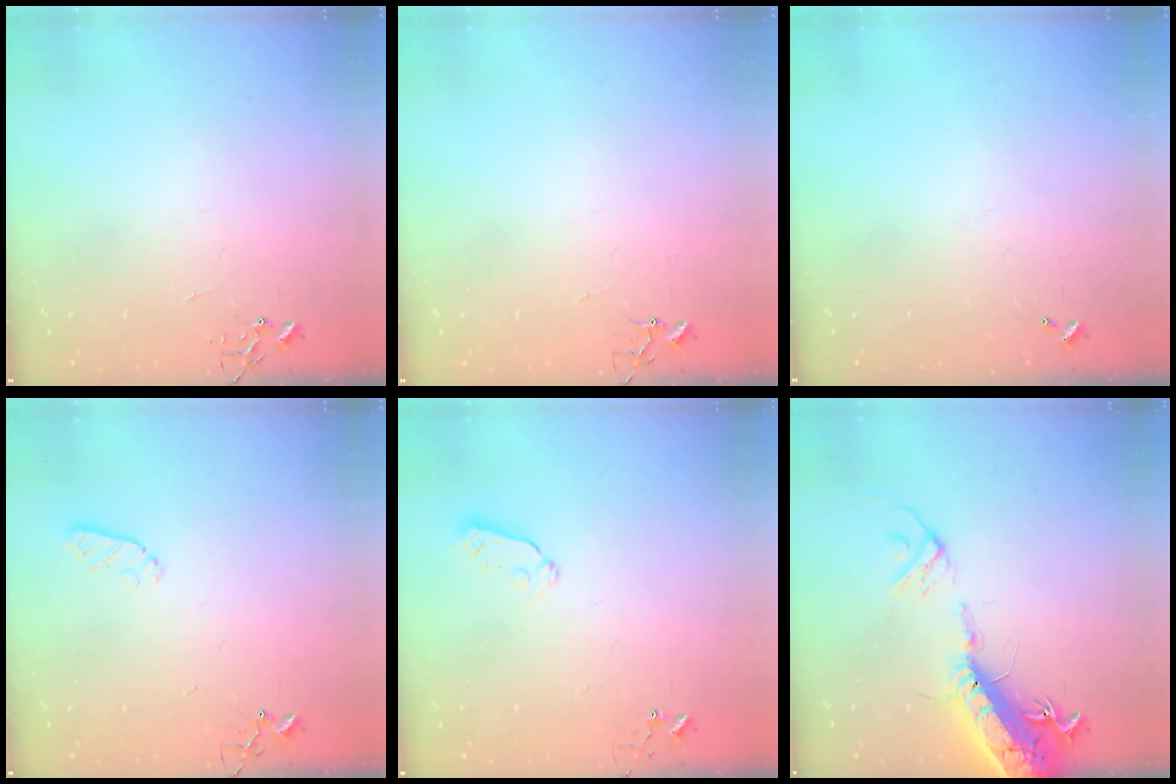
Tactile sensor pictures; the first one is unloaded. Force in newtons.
{"total": 4.0, "press": 4.0, "slide": 0.3}
{"total": 0.0}
{"total": 5.0, "press": 4.9, "slide": 0.9}
{"total": 3.7, "press": 3.6, "slide": 0.5}
{"total": 20.7, "press": 20.1, "slide": 4.8}